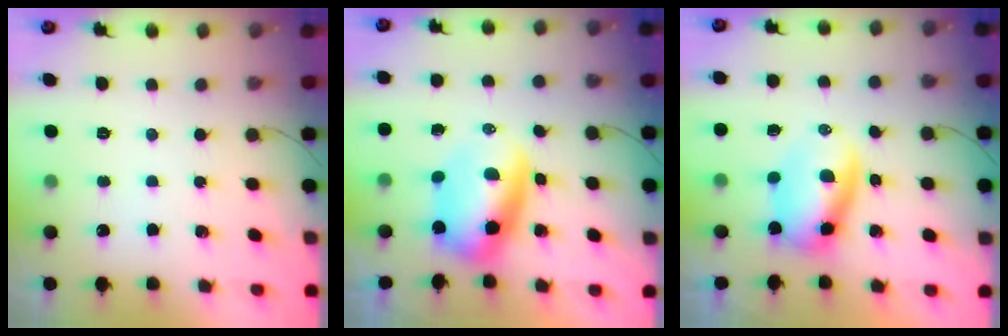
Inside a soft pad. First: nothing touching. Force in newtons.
{"total": 7.3, "press": 7.1, "slide": 1.9}
{"total": 6.2, "press": 6.0, "slide": 1.3}